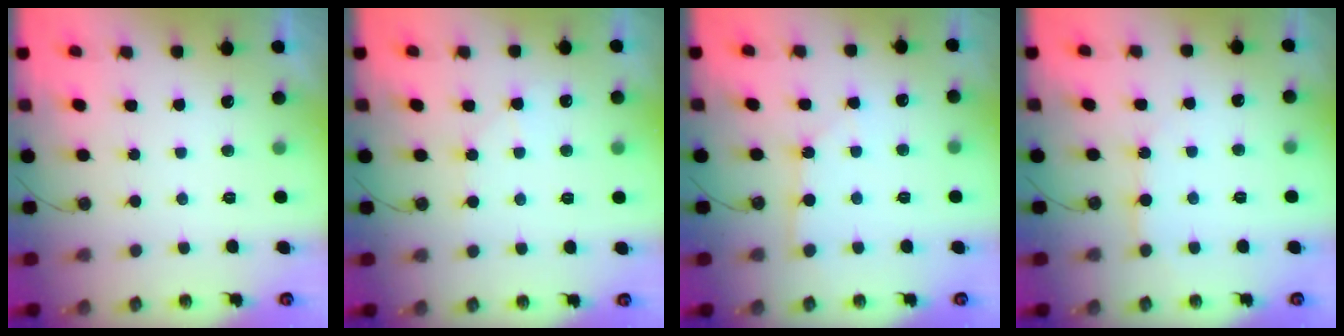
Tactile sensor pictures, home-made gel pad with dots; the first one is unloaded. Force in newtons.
{"total": 3.8, "press": 3.8, "slide": 0.6}
{"total": 2.0, "press": 2.0, "slide": 0.3}
{"total": 4.1, "press": 4.1, "slide": 0.2}